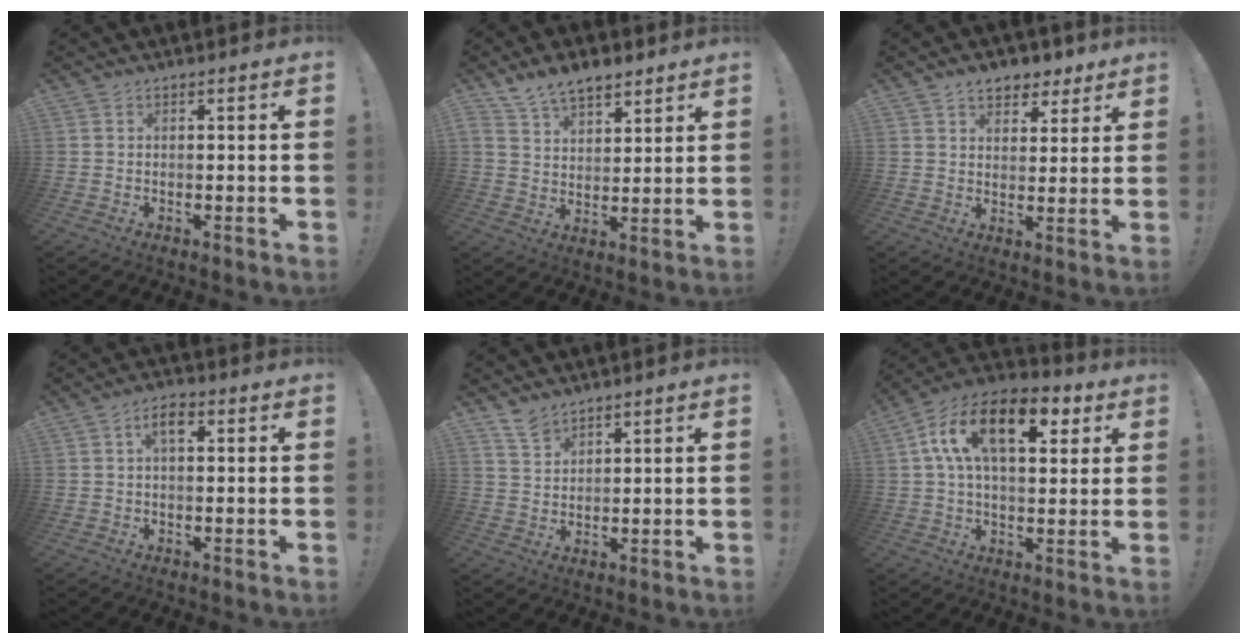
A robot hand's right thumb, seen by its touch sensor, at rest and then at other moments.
{"total": 8.9, "force": [7.0, 4.3, 3.5], "torque": [-0.061, -0.036, 0.134]}
{"total": 7.6, "force": [5.2, 4.7, 2.9], "torque": [-0.035, -0.029, 0.095]}
{"total": 4.6, "force": [1.1, 2.1, 3.9], "torque": [-0.065, 0.008, 0.015]}
{"total": 5.4, "force": [4.6, 2.5, 1.2], "torque": [-0.026, -0.028, 0.089]}
{"total": 18.3, "force": [6.6, 9.5, 14.2], "torque": [-0.229, -0.009, 0.107]}